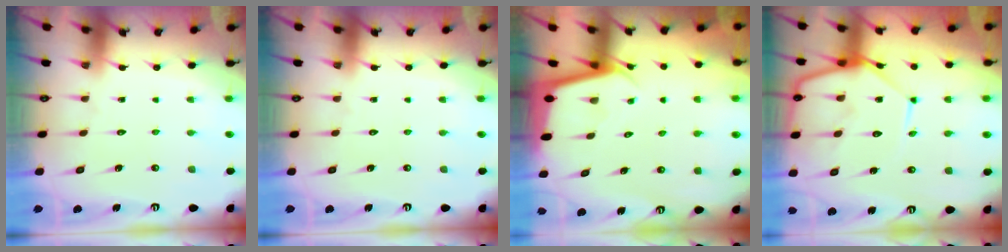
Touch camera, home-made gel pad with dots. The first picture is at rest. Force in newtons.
{"total": 0.0}
{"total": 2.3, "press": 2.3, "slide": 0.1}
{"total": 14.4, "press": 14.4, "slide": 1.2}